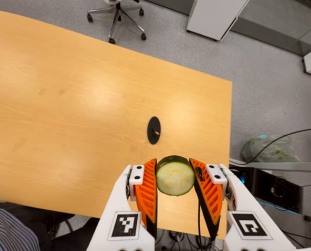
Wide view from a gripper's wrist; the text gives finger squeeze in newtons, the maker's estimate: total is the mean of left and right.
{"total": 11.7, "left": 11.0, "right": 12.5}